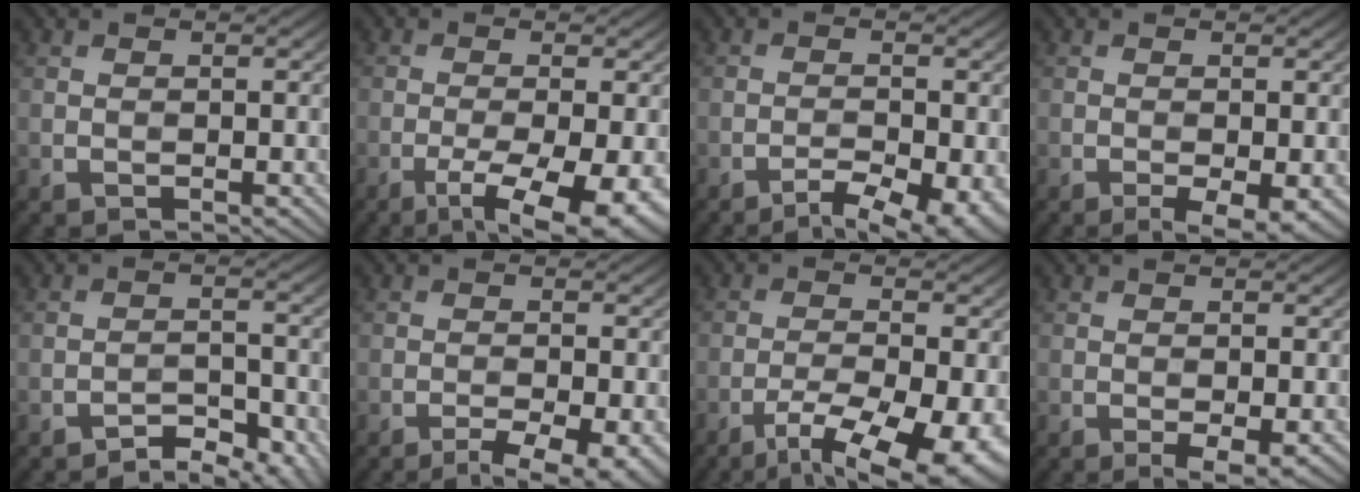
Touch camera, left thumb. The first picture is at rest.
{"total": 9.1, "force": [-4.6, 2.5, 7.5], "torque": [-0.133, -0.017, -0.066]}
{"total": 6.4, "force": [-4.4, 1.6, 4.3], "torque": [-0.072, -0.009, -0.060]}
{"total": 3.4, "force": [-1.6, 0.8, 2.9], "torque": [-0.047, -0.003, -0.021]}
{"total": 4.2, "force": [-3.4, 1.2, 2.1], "torque": [-0.028, 0.007, -0.056]}
{"total": 5.2, "force": [-3.4, 1.0, 3.8], "torque": [-0.064, -0.007, -0.049]}
{"total": 10.9, "force": [-6.5, 3.2, 8.1], "torque": [-0.148, -0.026, -0.089]}
{"total": 2.3, "force": [-1.0, 0.6, 2.0], "torque": [-0.038, -0.005, -0.015]}